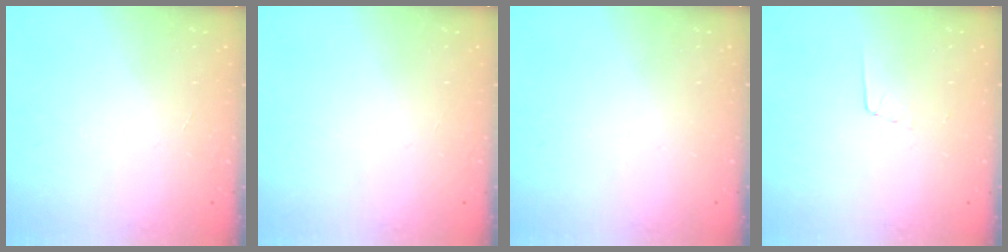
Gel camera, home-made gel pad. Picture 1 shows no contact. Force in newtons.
{"total": 0.0}
{"total": 0.0}
{"total": 2.7, "press": 2.7, "slide": 0.2}